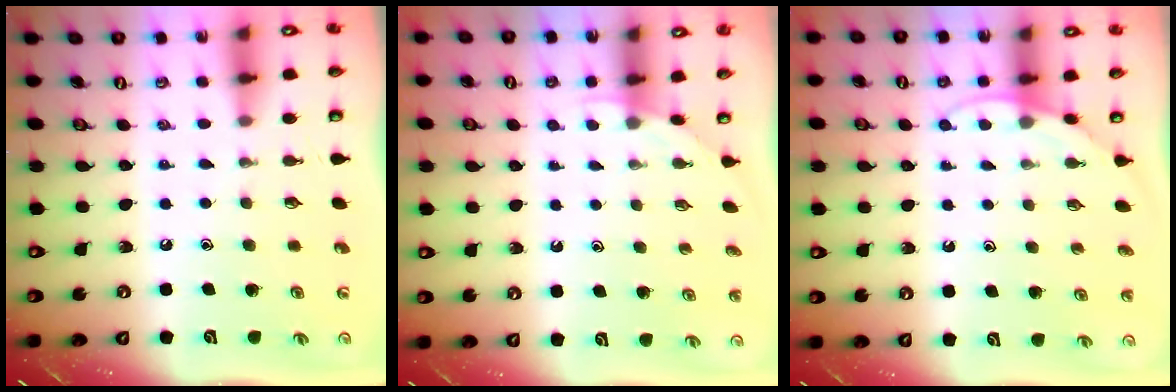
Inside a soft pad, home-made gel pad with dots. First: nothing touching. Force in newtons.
{"total": 2.5, "press": 2.5, "slide": 0.2}
{"total": 6.4, "press": 6.4, "slide": 0.3}